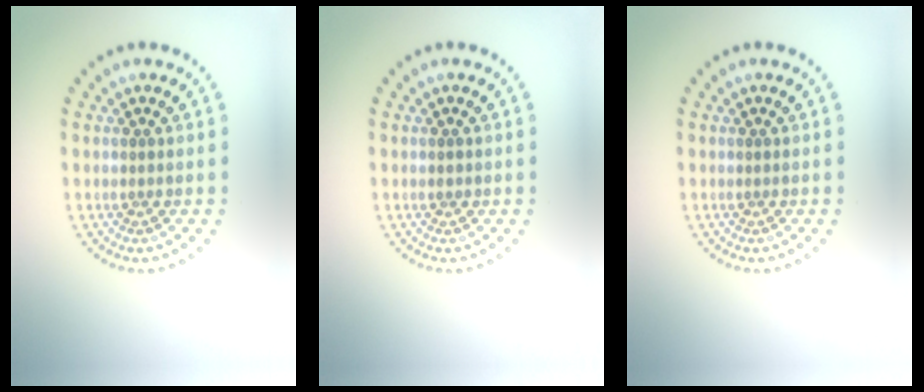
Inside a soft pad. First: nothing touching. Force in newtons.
{"total": 0.7, "press": 0.7, "slide": 0.1}
{"total": 0.0}